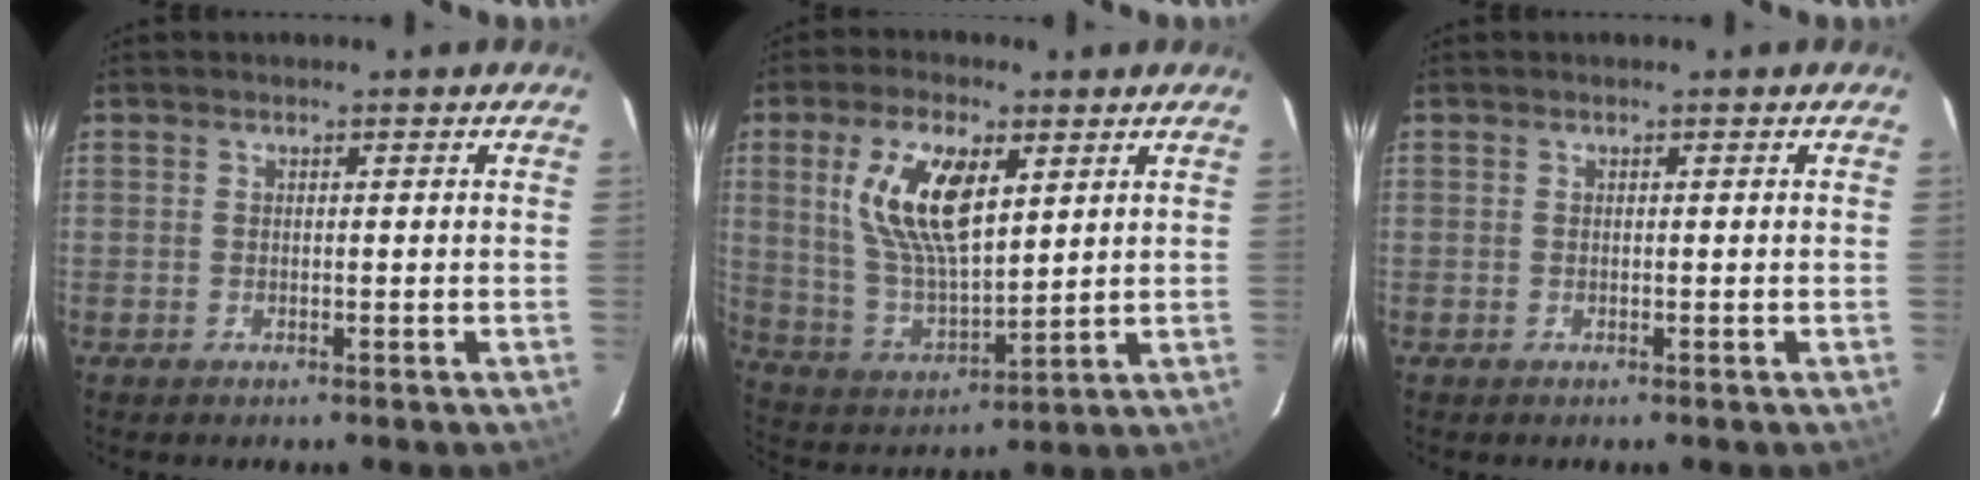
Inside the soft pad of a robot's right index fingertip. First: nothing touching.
{"total": 14.5, "force": [5.1, 6.2, 12.1], "torque": [-0.239, 0.007, 0.108]}
{"total": 0.0}